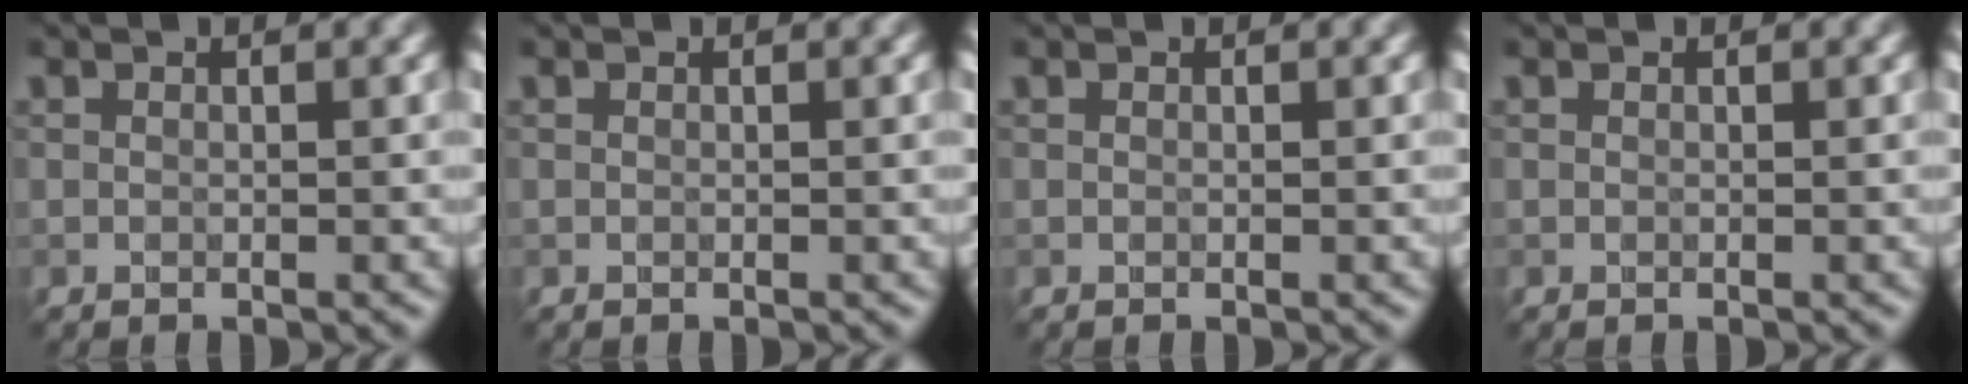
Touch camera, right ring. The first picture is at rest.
{"total": 0.0}
{"total": 0.0}
{"total": 0.0}